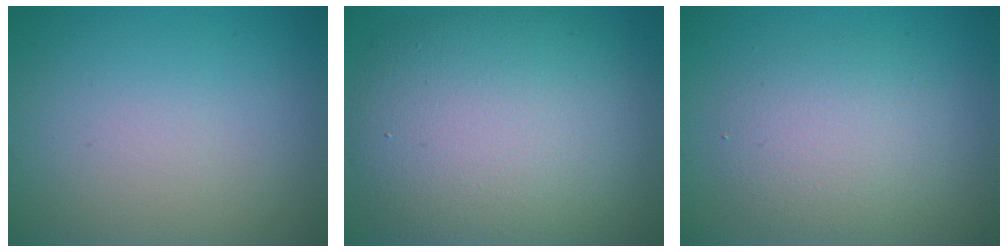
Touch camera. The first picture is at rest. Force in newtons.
{"total": 11.4, "press": 11.4, "slide": 1.0}
{"total": 3.7, "press": 3.7, "slide": 0.1}